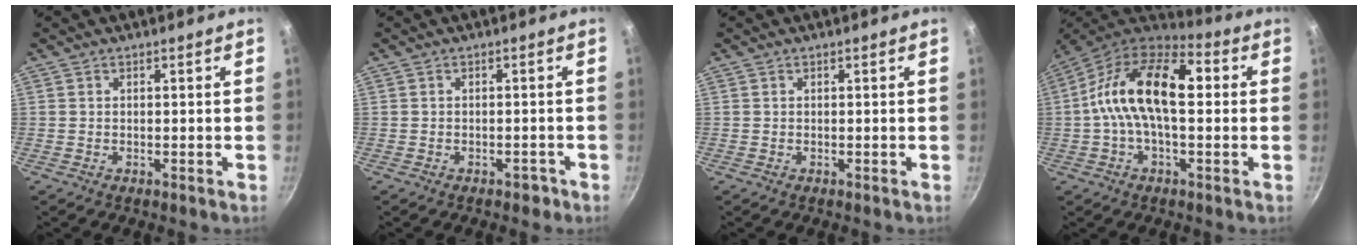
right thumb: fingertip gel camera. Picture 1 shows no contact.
{"total": 1.6, "force": [-1.1, 0.9, 0.7], "torque": [-0.005, 0.008, -0.014]}
{"total": 0.0}
{"total": 18.4, "force": [1.7, 9.2, 15.9], "torque": [-0.276, 0.047, 0.018]}